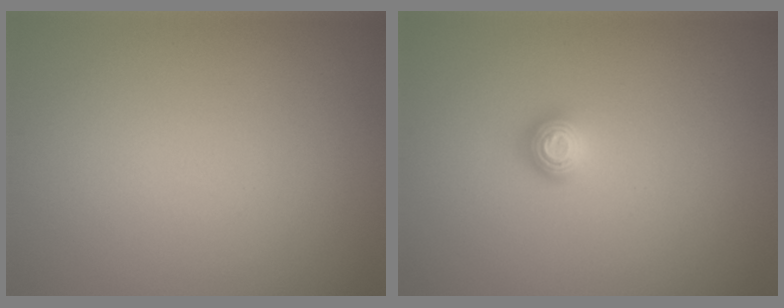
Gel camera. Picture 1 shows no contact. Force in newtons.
{"total": 1.1, "press": 1.0, "slide": 0.2}